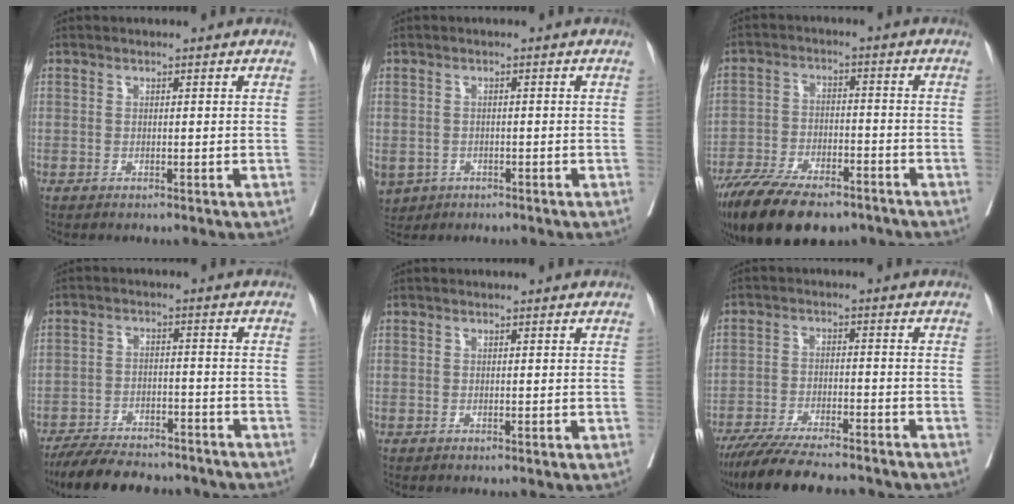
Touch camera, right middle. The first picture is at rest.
{"total": 6.7, "force": [-3.2, 5.4, 2.3], "torque": [-0.068, -0.005, -0.045]}
{"total": 16.1, "force": [-12.1, 5.8, 8.9], "torque": [-0.171, -0.021, -0.198]}
{"total": 15.7, "force": [-13.9, 4.0, 6.1], "torque": [-0.111, -0.002, -0.198]}
{"total": 0.0}
{"total": 16.3, "force": [-14.2, 2.4, 7.5], "torque": [-0.132, -0.023, -0.214]}